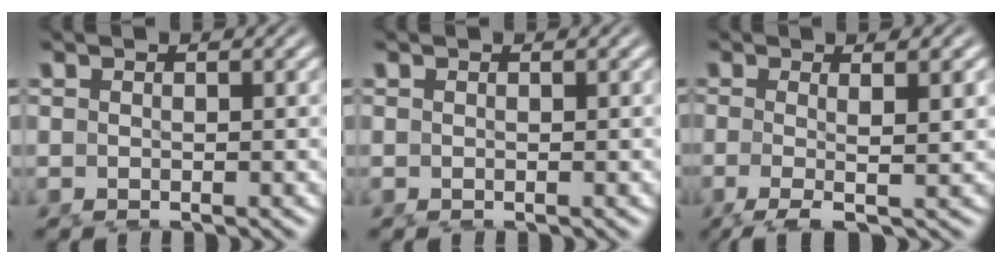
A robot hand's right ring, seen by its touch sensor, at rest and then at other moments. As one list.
[{"total": 0.0}, {"total": 4.0, "force": [-1.7, 0.0, 3.6], "torque": [-0.064, -0.020, -0.013]}]